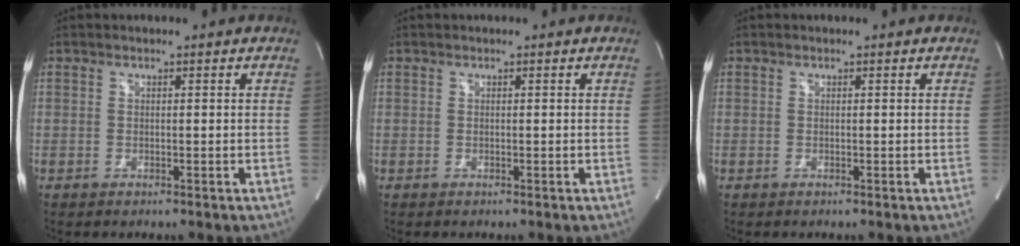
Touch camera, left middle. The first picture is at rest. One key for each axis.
{"total": 0.0}
{"total": 0.0}